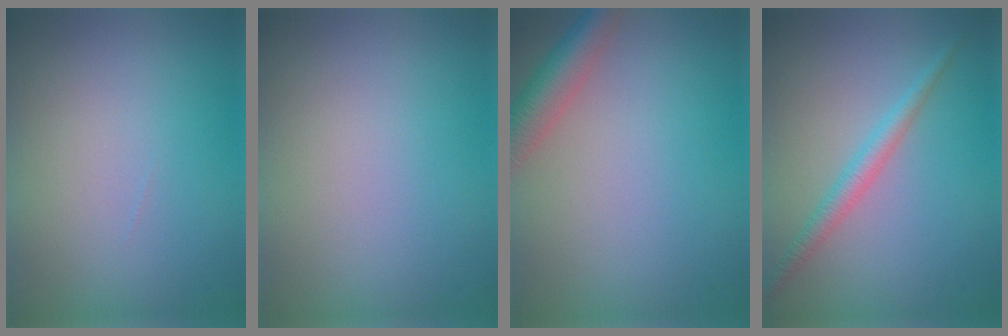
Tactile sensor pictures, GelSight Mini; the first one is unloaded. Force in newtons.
{"total": 0.0}
{"total": 3.8, "press": 3.8, "slide": 0.2}
{"total": 2.1, "press": 2.1, "slide": 0.1}